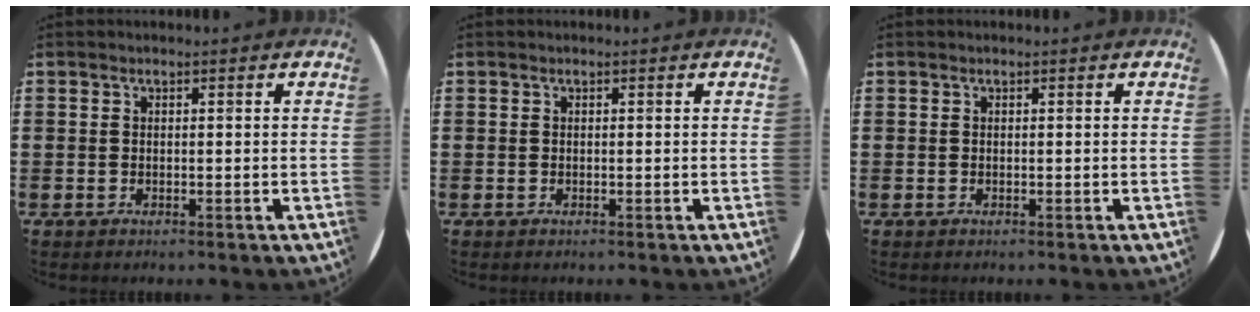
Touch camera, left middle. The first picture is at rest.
{"total": 0.0}
{"total": 0.0}